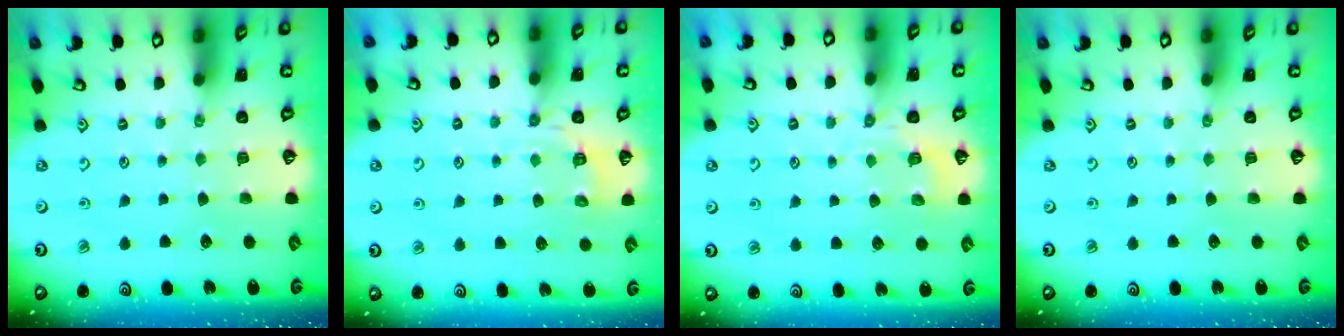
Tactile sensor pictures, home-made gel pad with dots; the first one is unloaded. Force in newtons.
{"total": 5.6, "press": 5.3, "slide": 2.0}
{"total": 3.9, "press": 3.1, "slide": 2.3}
{"total": 0.0}